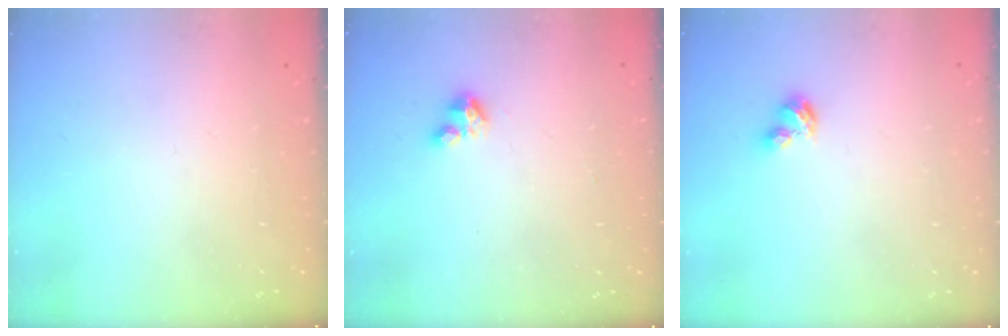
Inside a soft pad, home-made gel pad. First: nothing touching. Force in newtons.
{"total": 2.8, "press": 2.8, "slide": 0.2}
{"total": 2.9, "press": 2.8, "slide": 0.5}